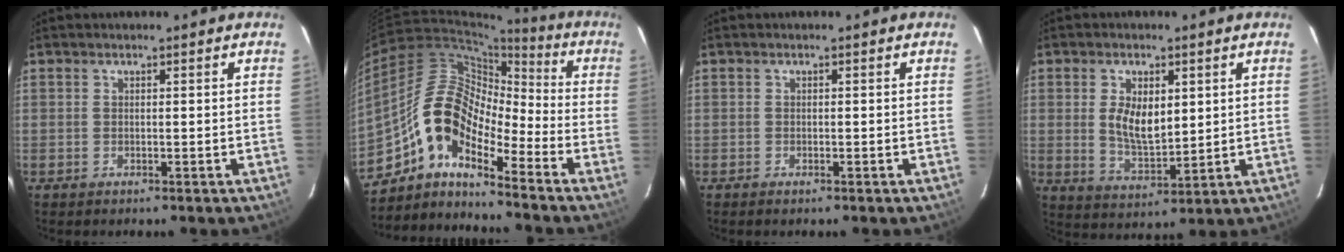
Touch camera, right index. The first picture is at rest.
{"total": 12.4, "force": [-7.9, 4.9, 8.3], "torque": [-0.137, 0.019, -0.168]}
{"total": 0.5, "force": [-0.5, 0.2, 0.2], "torque": [-0.006, -0.001, -0.008]}
{"total": 7.9, "force": [1.6, 4.0, 6.6], "torque": [-0.126, -0.003, 0.037]}